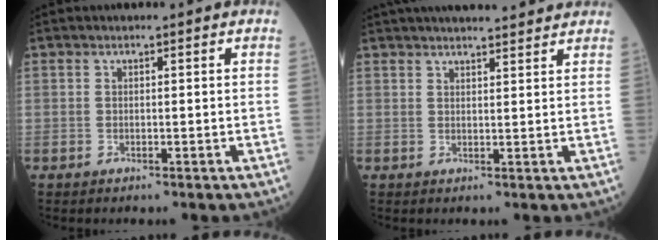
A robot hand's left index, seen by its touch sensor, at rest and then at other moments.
{"total": 11.2, "force": [10.1, 1.5, 4.6], "torque": [-0.064, 0.027, 0.133]}